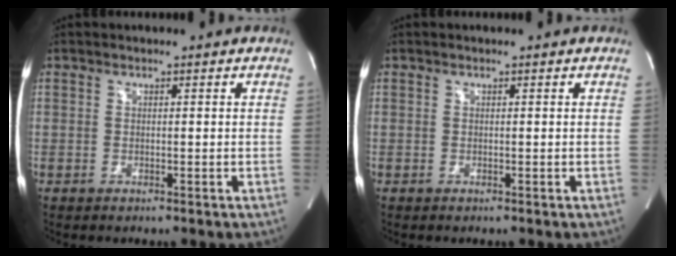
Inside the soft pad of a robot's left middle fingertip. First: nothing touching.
{"total": 0.0}